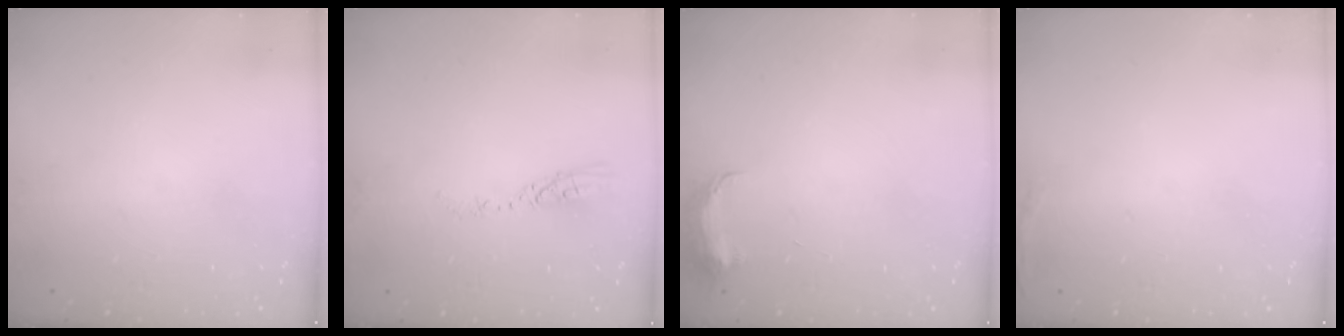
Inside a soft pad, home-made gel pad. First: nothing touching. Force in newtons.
{"total": 4.0, "press": 3.9, "slide": 0.5}
{"total": 7.0, "press": 6.9, "slide": 0.6}
{"total": 5.2, "press": 5.1, "slide": 1.2}